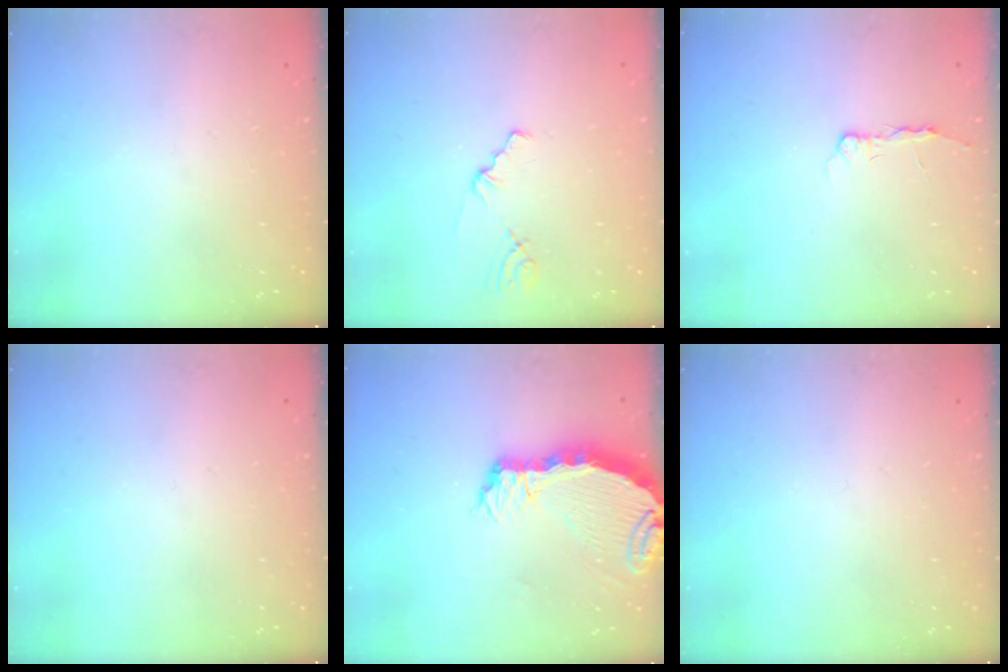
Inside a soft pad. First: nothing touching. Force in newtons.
{"total": 1.1, "press": 1.1, "slide": 0.2}
{"total": 3.4, "press": 3.3, "slide": 0.4}
{"total": 0.0}
{"total": 6.9, "press": 6.9, "slide": 0.6}
{"total": 0.0}